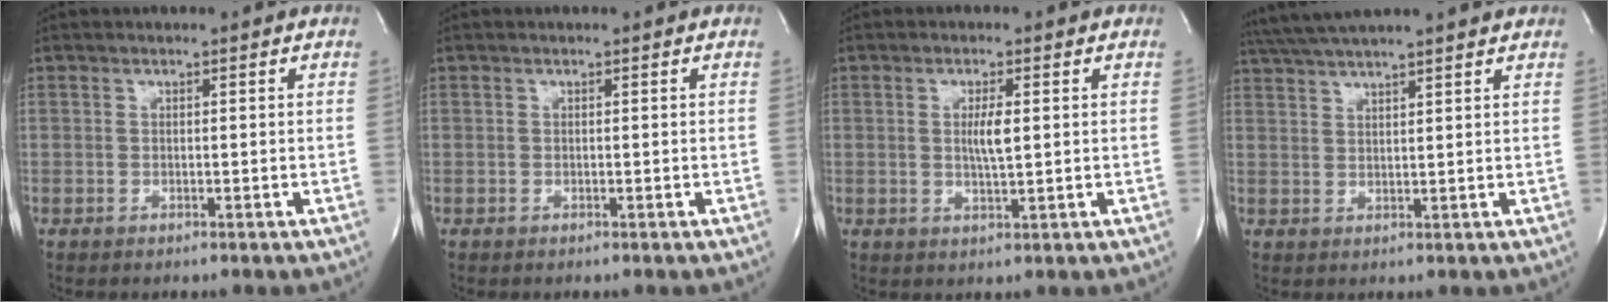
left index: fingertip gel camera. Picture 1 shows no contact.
{"total": 0.0}
{"total": 3.3, "force": [0.3, 0.4, 3.2], "torque": [-0.064, -0.005, 0.006]}
{"total": 11.7, "force": [10.3, 0.2, 5.7], "torque": [-0.107, 0.035, 0.154]}